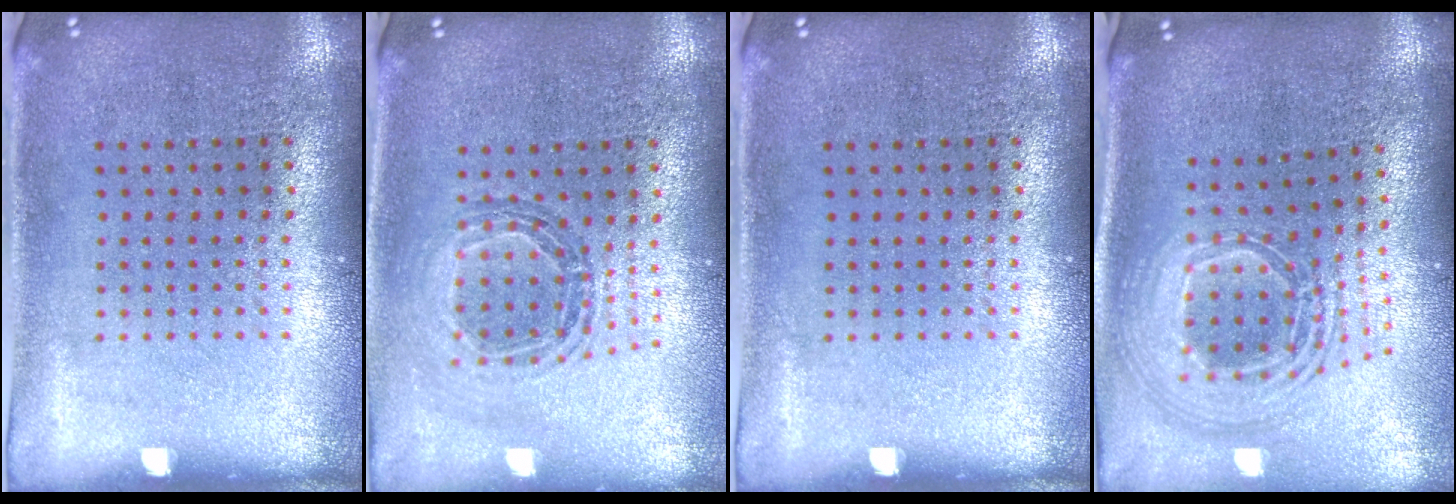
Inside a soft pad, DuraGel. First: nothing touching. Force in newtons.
{"total": 0.8, "press": 0.8, "slide": 0.1}
{"total": 0.0}
{"total": 2.5, "press": 1.8, "slide": 1.7}